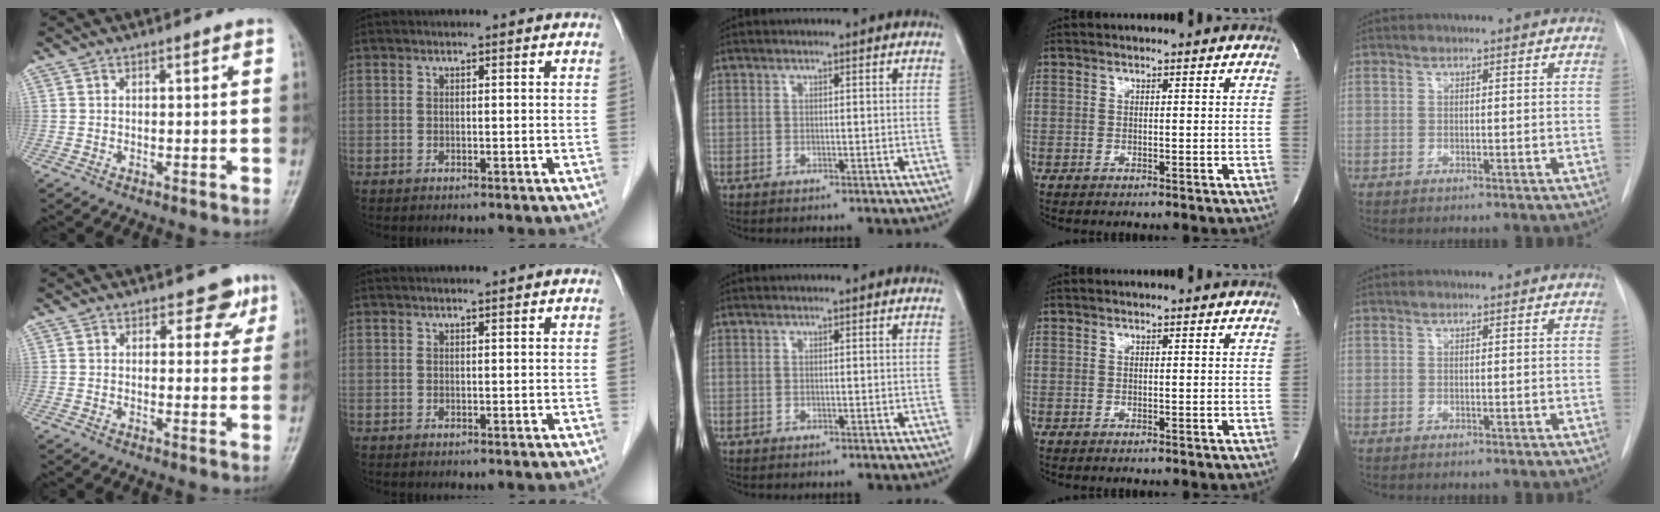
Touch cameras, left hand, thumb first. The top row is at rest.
{"thumb": {"total": 4.2, "force": [2.6, 2.9, 1.6], "torque": [0.014, -0.011, 0.028]}, "index": {"total": 1.0, "force": [1.0, -0.1, 0.3], "torque": [-0.006, 0.006, 0.017]}}